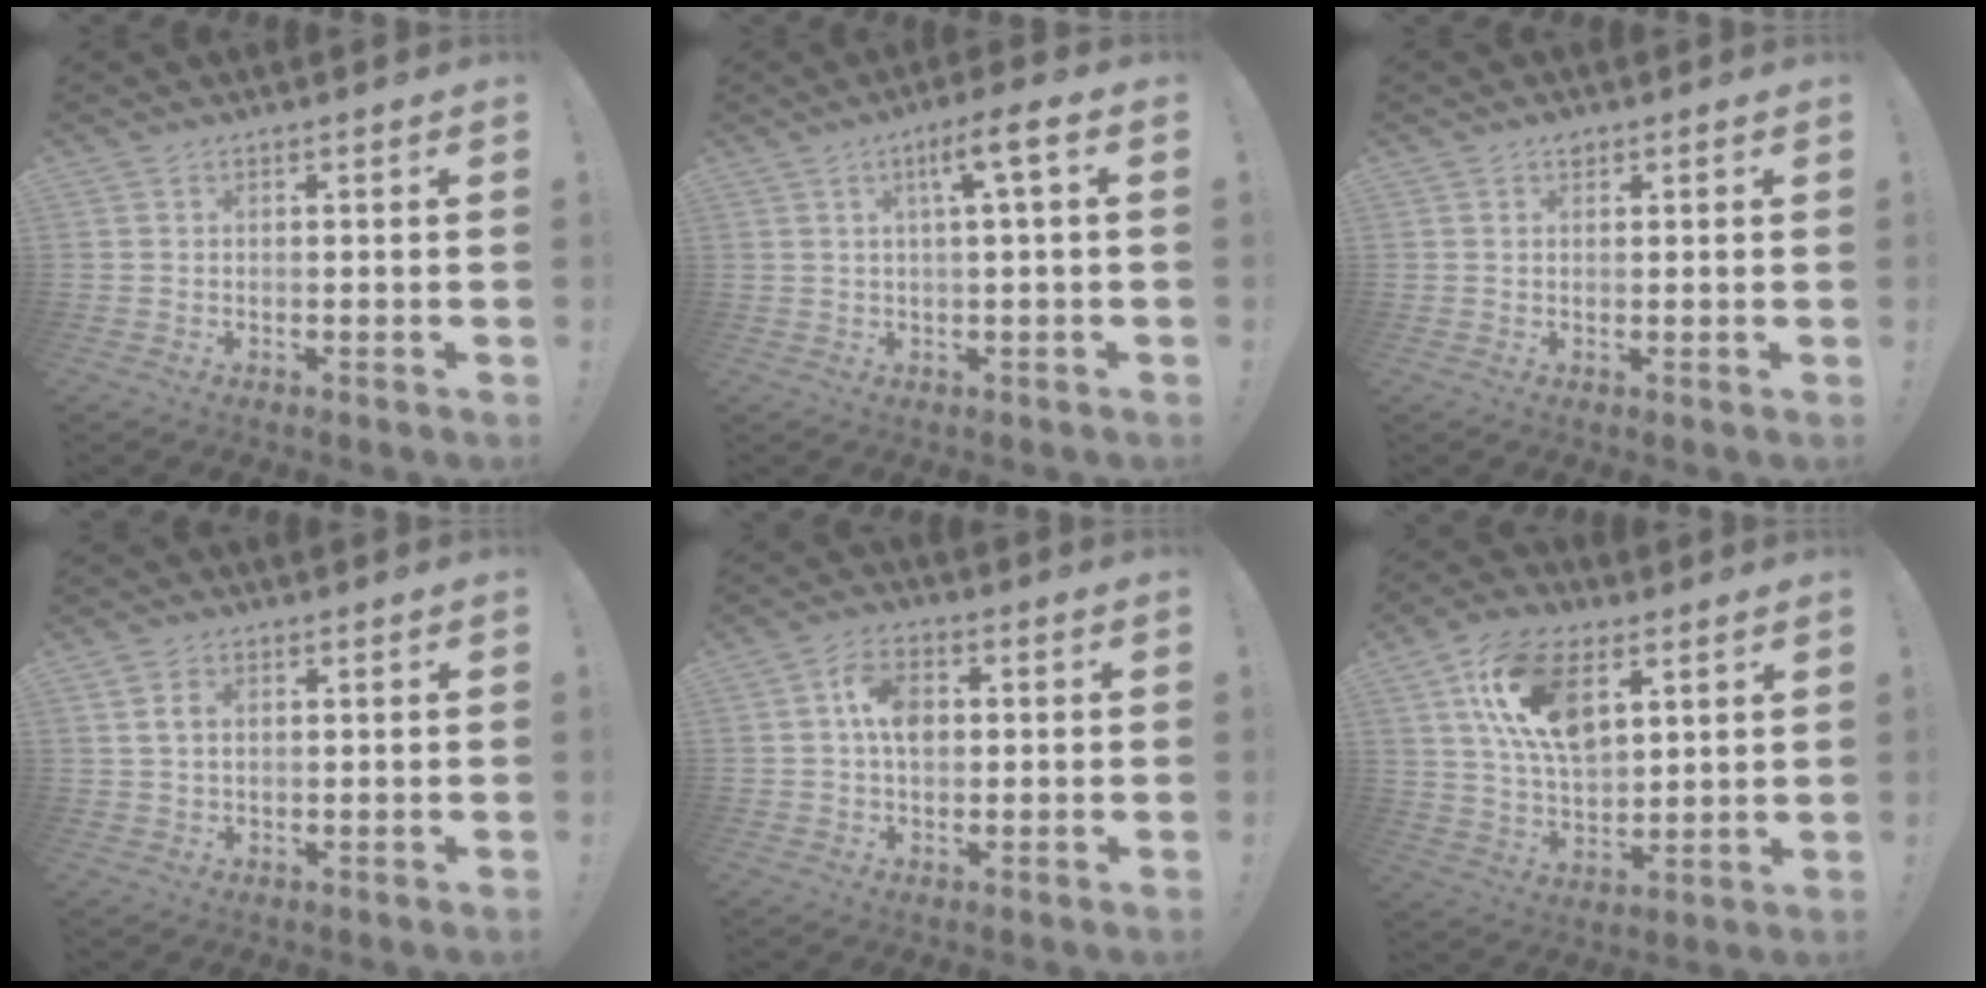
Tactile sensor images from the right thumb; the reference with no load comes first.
{"total": 6.9, "force": [1.9, 0.3, 6.6], "torque": [-0.105, -0.004, 0.023]}
{"total": 1.5, "force": [1.1, 0.9, 0.5], "torque": [0.005, -0.007, 0.017]}
{"total": 3.2, "force": [1.1, 2.0, 2.2], "torque": [-0.032, 0.000, 0.018]}
{"total": 8.8, "force": [1.4, 6.0, 6.2], "torque": [-0.097, 0.012, 0.028]}
{"total": 18.6, "force": [7.7, 10.9, 12.9], "torque": [-0.237, -0.018, 0.137]}